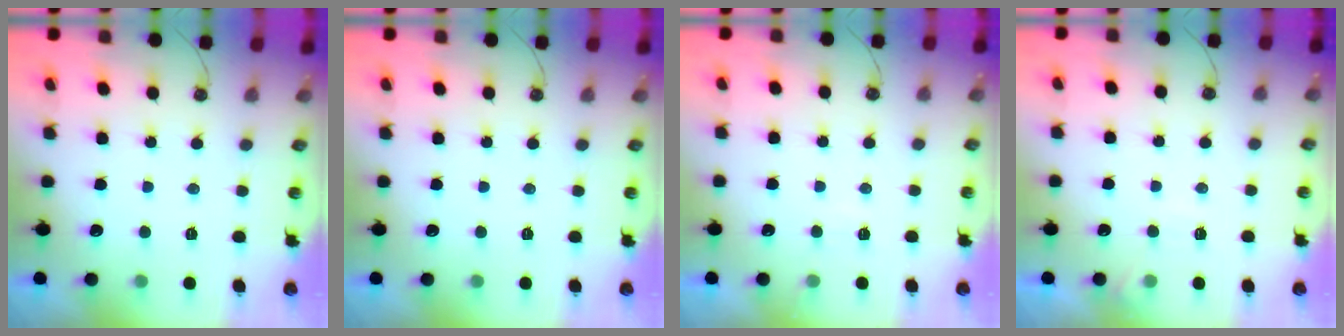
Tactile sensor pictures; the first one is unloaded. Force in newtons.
{"total": 0.0}
{"total": 3.8, "press": 3.7, "slide": 0.5}
{"total": 5.4, "press": 5.3, "slide": 0.8}